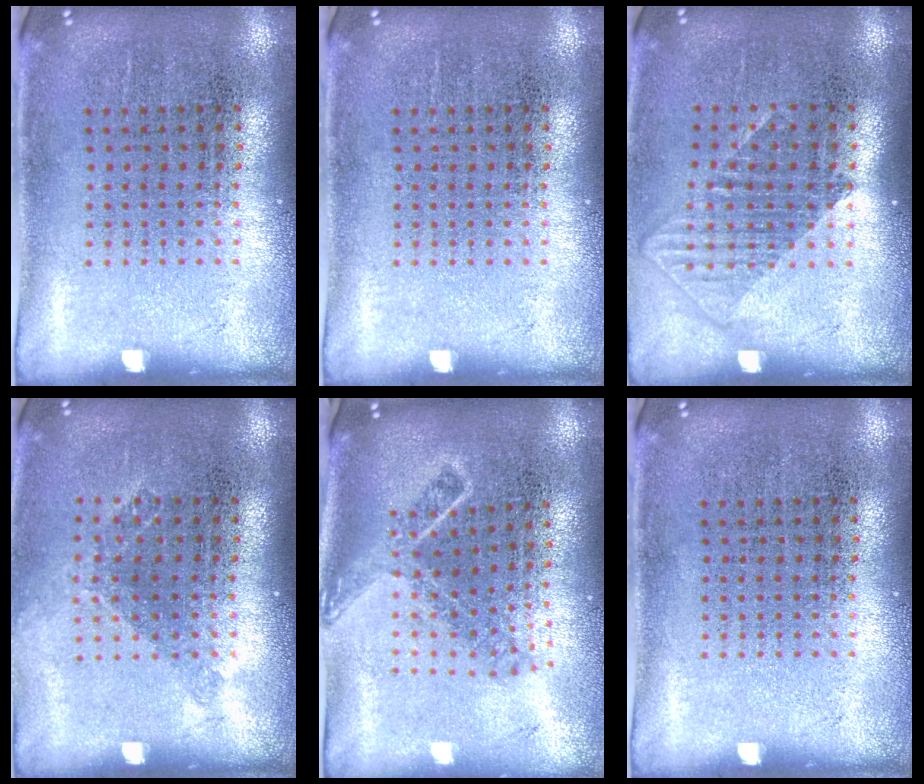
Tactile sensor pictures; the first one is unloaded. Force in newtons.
{"total": 0.0}
{"total": 1.2, "press": 1.0, "slide": 0.6}
{"total": 1.0, "press": 0.9, "slide": 0.5}
{"total": 1.8, "press": 1.3, "slide": 1.2}
{"total": 0.0}